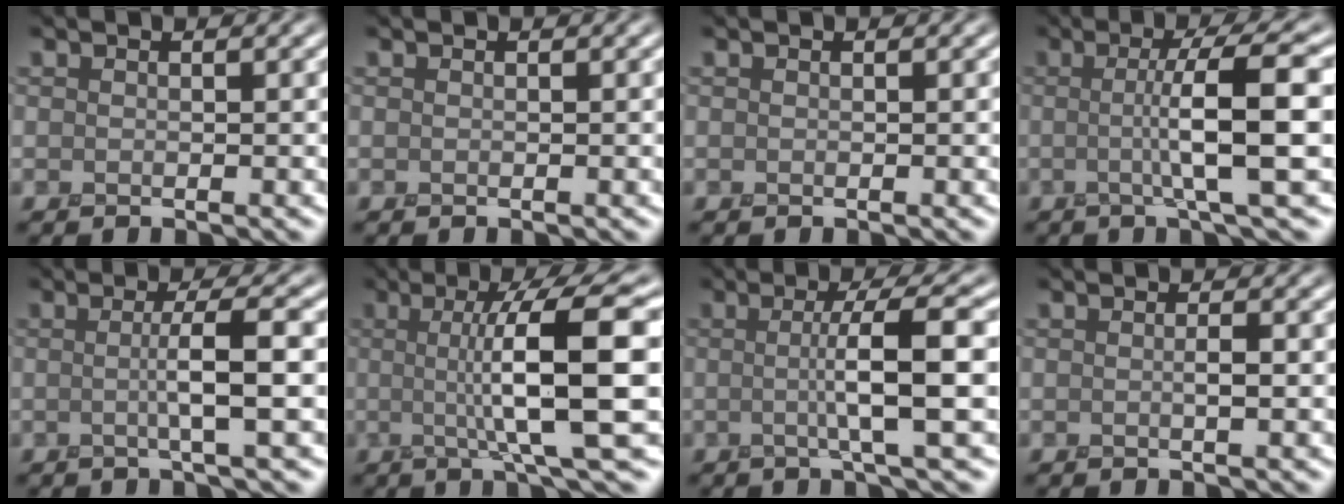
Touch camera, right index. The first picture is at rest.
{"total": 0.0}
{"total": 0.0}
{"total": 6.9, "force": [-0.1, 0.9, 6.9], "torque": [-0.106, 0.009, -0.007]}
{"total": 3.8, "force": [0.1, 0.4, 3.7], "torque": [-0.059, 0.001, -0.007]}
{"total": 10.0, "force": [0.6, 1.8, 9.8], "torque": [-0.131, 0.006, 0.010]}
{"total": 5.5, "force": [0.1, 0.7, 5.5], "torque": [-0.086, 0.006, -0.007]}
{"total": 0.9, "force": [0.0, 0.0, 0.9], "torque": [-0.017, 0.005, 0.000]}